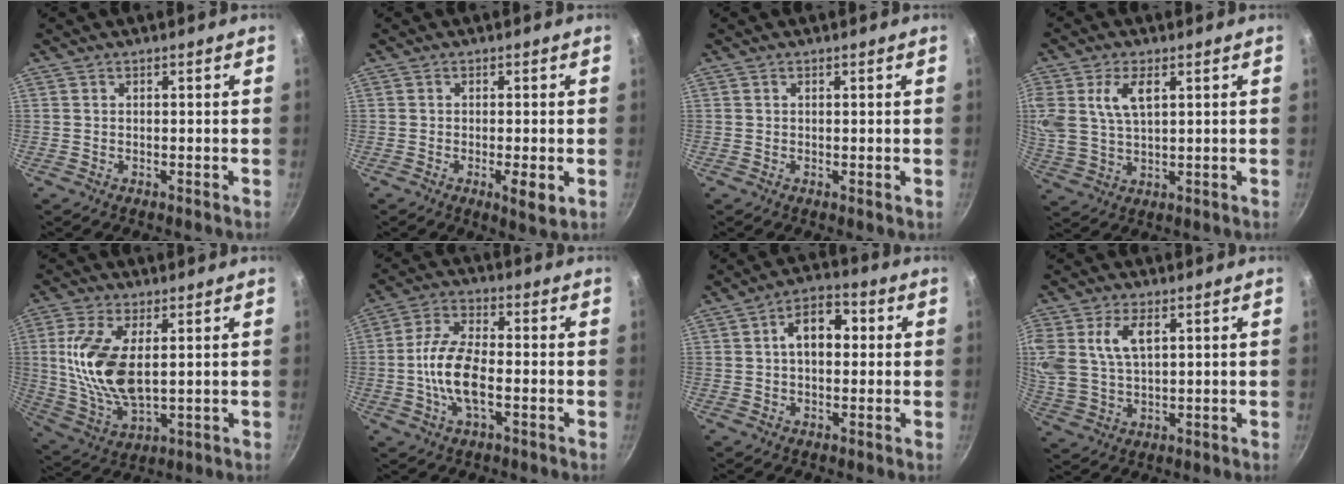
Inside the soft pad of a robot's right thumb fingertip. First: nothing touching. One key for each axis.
{"total": 4.2, "fx": -1.2, "fy": 1.0, "fz": 3.9, "tx": -0.063, "ty": -0.010, "tz": -0.019}
{"total": 0.6, "fx": 0.0, "fy": 0.2, "fz": 0.6, "tx": -0.008, "ty": -0.003, "tz": -0.001}
{"total": 10.1, "fx": 3.4, "fy": 5.4, "fz": 7.8, "tx": -0.171, "ty": 0.000, "tz": 0.074}
{"total": 14.7, "fx": 2.0, "fy": 7.1, "fz": 12.7, "tx": -0.265, "ty": -0.014, "tz": 0.051}
{"total": 11.0, "fx": -1.9, "fy": 4.9, "fz": 9.6, "tx": -0.195, "ty": 0.021, "tz": -0.040}
{"total": 8.4, "fx": 1.2, "fy": 5.1, "fz": 6.5, "tx": -0.089, "ty": 0.023, "tz": 0.010}
{"total": 11.8, "fx": 3.7, "fy": 6.7, "fz": 8.9, "tx": -0.198, "ty": -0.001, "tz": 0.081}